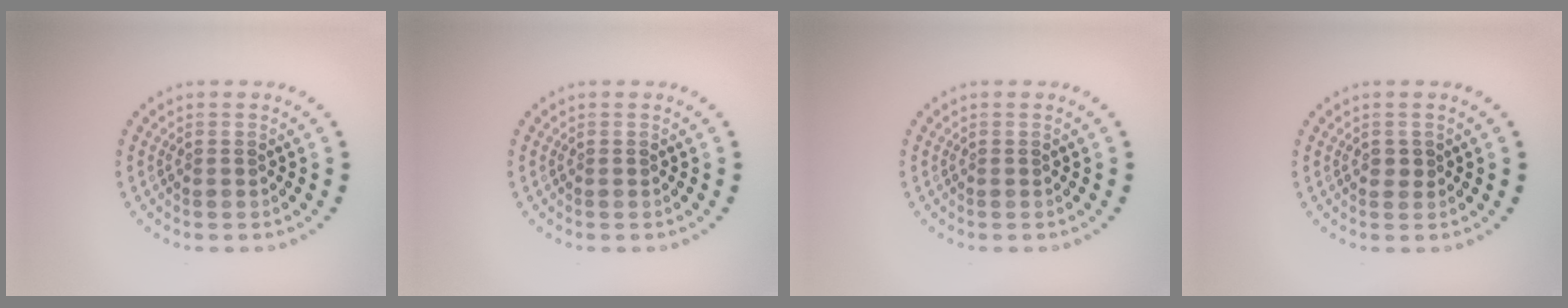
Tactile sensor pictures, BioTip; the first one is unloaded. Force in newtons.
{"total": 0.0}
{"total": 0.0}
{"total": 0.9, "press": 0.9, "slide": 0.2}